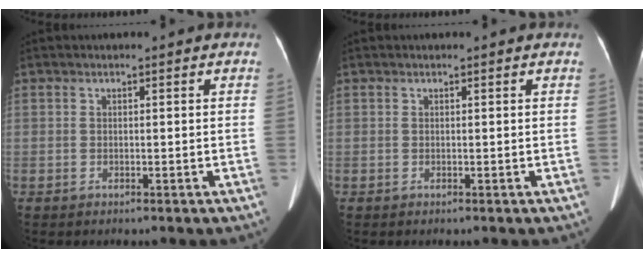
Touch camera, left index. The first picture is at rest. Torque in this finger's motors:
{"motor_torque": [0.08, 0.00, 0.03, -0.01]}